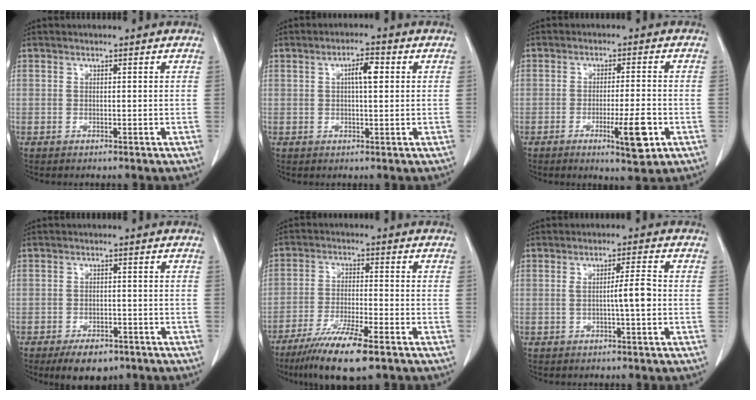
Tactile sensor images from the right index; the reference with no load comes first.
{"total": 3.7, "force": [0.9, 0.9, 3.5], "torque": [-0.062, 0.008, 0.013]}
{"total": 6.8, "force": [-2.7, 0.8, 6.2], "torque": [-0.096, -0.009, -0.035]}
{"total": 5.7, "force": [-3.9, 2.8, 2.9], "torque": [-0.045, -0.001, -0.056]}
{"total": 10.4, "force": [-7.0, 0.9, 7.6], "torque": [-0.141, -0.028, -0.120]}
{"total": 3.8, "force": [-0.6, -0.2, 3.8], "torque": [-0.063, 0.002, -0.009]}